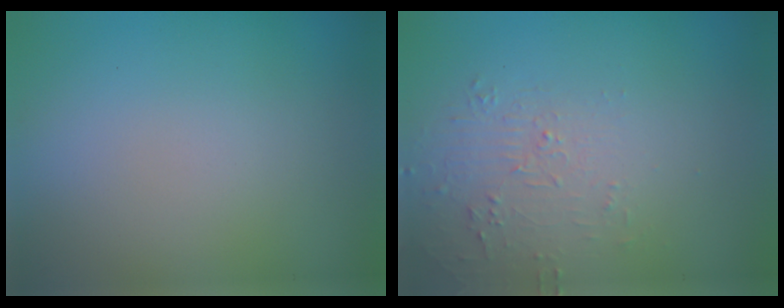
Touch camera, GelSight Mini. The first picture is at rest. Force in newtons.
{"total": 1.7, "press": 0.5, "slide": 1.7}